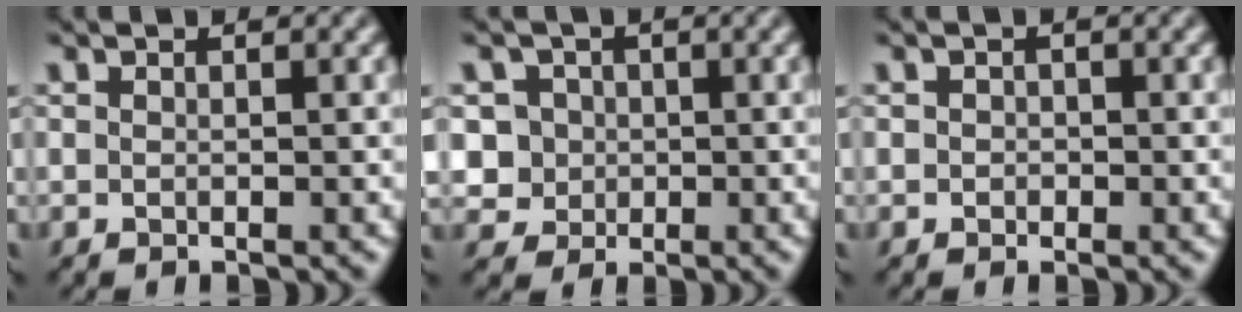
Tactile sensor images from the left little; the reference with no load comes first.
{"total": 4.5, "force": [0.4, 4.3, 1.4], "torque": [-0.019, 0.024, 0.001]}
{"total": 0.8, "force": [-0.2, 0.8, 0.3], "torque": [0.000, -0.001, -0.006]}